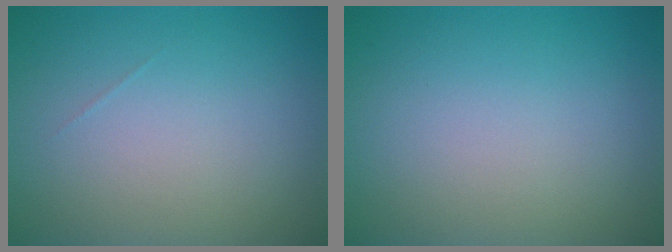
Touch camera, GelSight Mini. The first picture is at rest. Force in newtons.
{"total": 0.0}